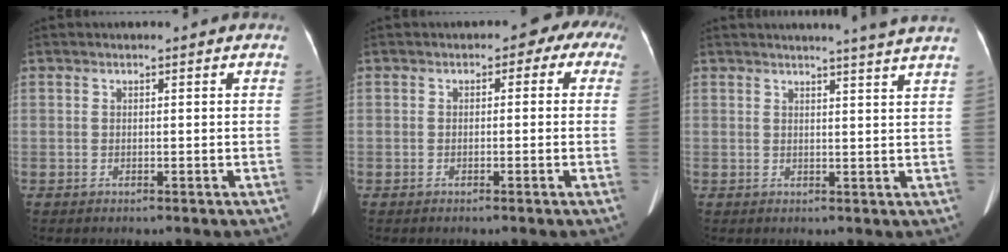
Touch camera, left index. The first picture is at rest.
{"total": 4.0, "force": [0.4, 2.9, 2.8], "torque": [-0.014, 0.029, -0.007]}
{"total": 8.1, "force": [7.4, -1.5, 3.0], "torque": [-0.037, -0.015, 0.071]}